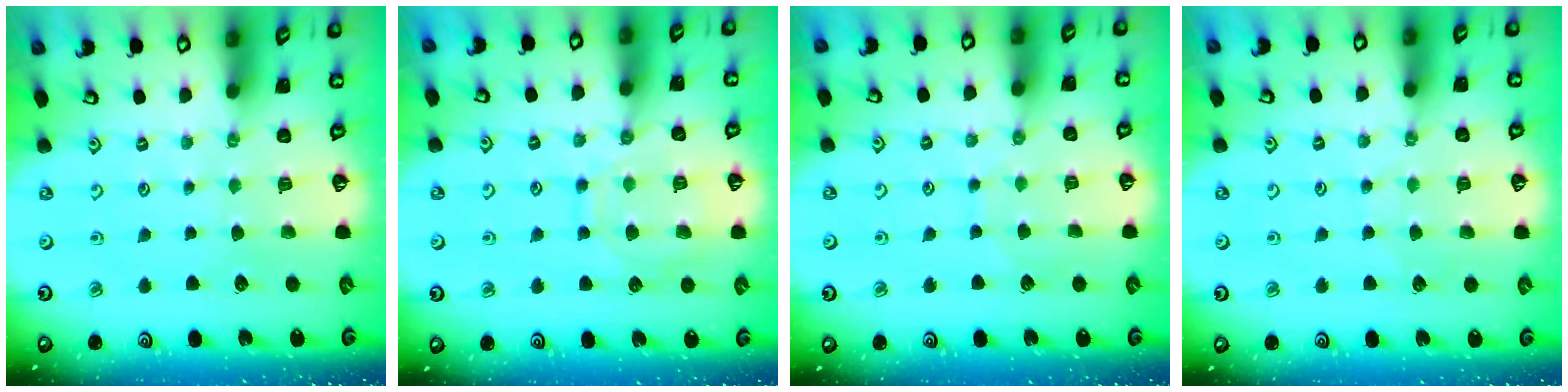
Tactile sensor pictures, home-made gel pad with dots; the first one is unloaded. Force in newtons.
{"total": 11.3, "press": 11.2, "slide": 1.1}
{"total": 4.9, "press": 4.8, "slide": 0.3}
{"total": 4.1, "press": 4.1, "slide": 0.4}